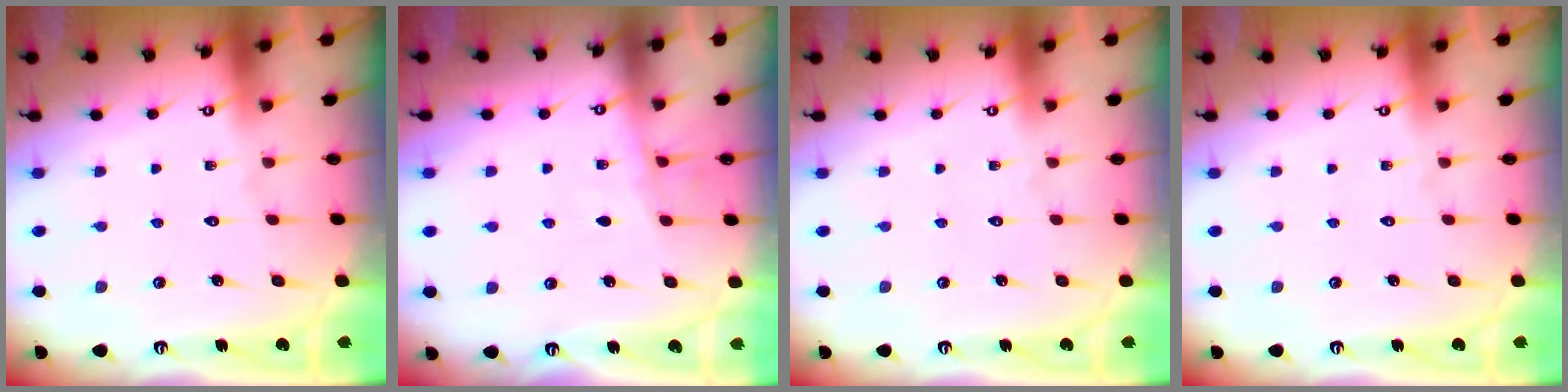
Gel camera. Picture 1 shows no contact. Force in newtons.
{"total": 3.8, "press": 3.8, "slide": 0.5}
{"total": 0.0}
{"total": 0.0}